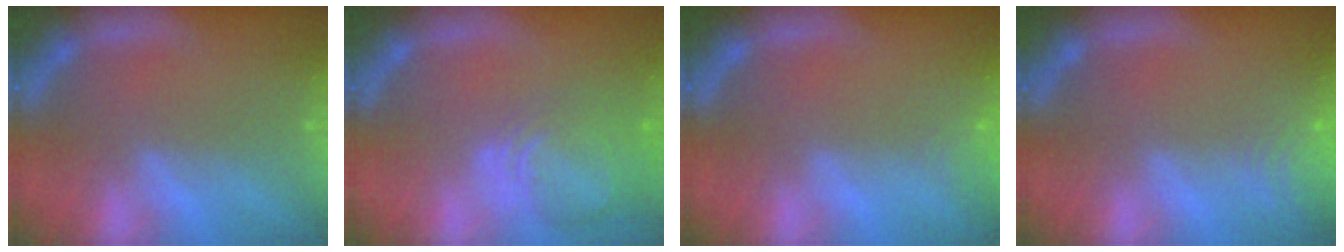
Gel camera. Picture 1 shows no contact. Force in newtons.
{"total": 7.0}
{"total": 1.9}
{"total": 5.5}